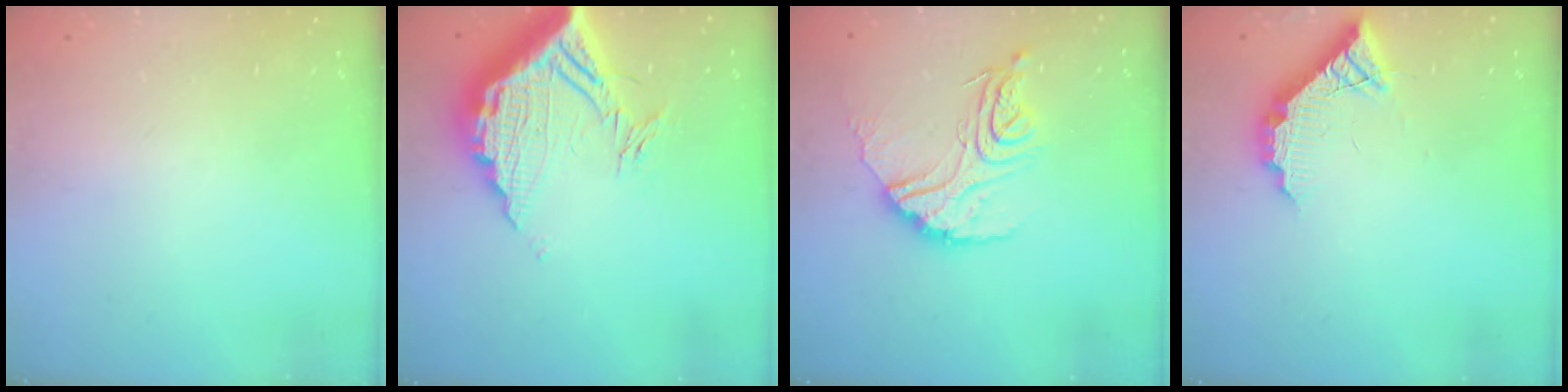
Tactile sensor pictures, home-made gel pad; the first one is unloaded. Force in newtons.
{"total": 16.4, "press": 16.3, "slide": 1.5}
{"total": 14.8, "press": 14.7, "slide": 1.2}
{"total": 12.0, "press": 12.0, "slide": 0.7}